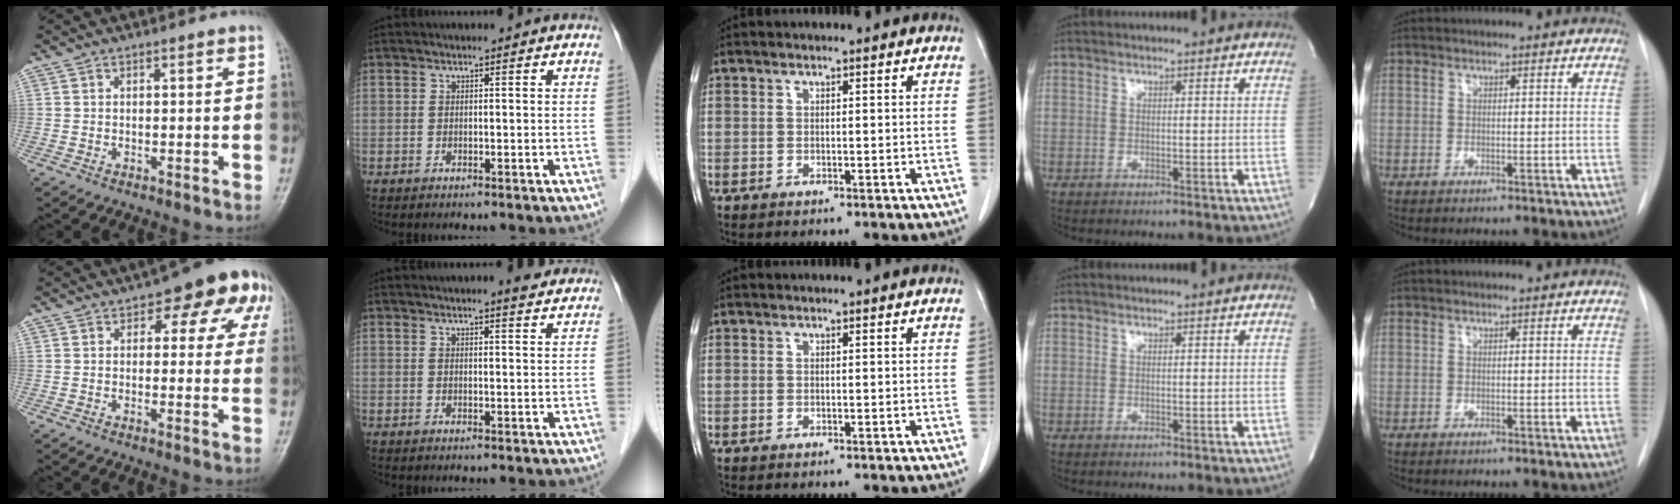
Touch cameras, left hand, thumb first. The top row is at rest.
{"thumb": {"total": 11.7, "force": [4.9, 6.1, 8.7], "torque": [-0.047, 0.005, 0.051]}, "index": {"total": 4.2, "force": [3.8, 0.5, 1.6], "torque": [-0.023, 0.006, 0.041]}}